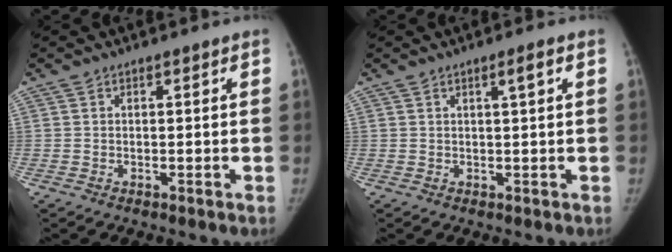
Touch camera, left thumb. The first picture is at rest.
{"total": 1.8, "force": [0.7, 0.0, 1.6], "torque": [-0.024, -0.001, 0.011]}